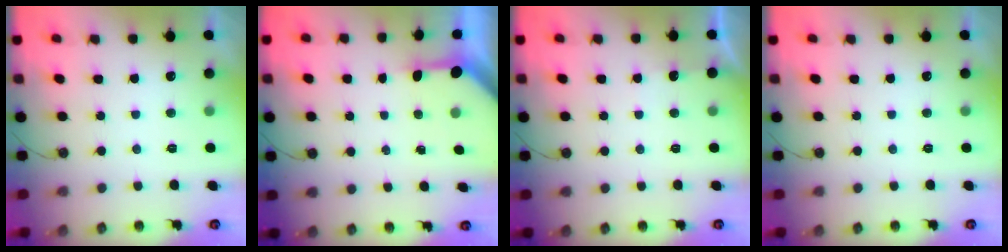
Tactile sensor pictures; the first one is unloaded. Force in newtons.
{"total": 3.3, "press": 3.3, "slide": 0.3}
{"total": 2.2, "press": 2.2, "slide": 0.3}
{"total": 0.0}